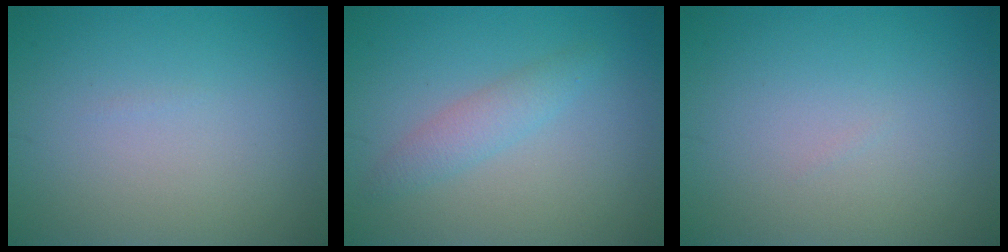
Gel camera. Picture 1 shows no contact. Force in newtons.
{"total": 2.1, "press": 2.1, "slide": 0.2}
{"total": 0.0}